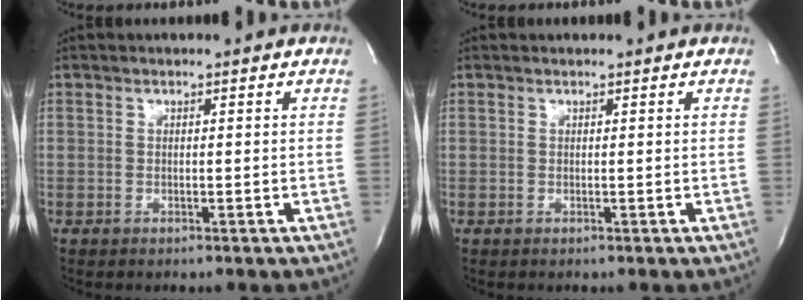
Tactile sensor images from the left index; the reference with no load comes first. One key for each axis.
{"total": 0.0}